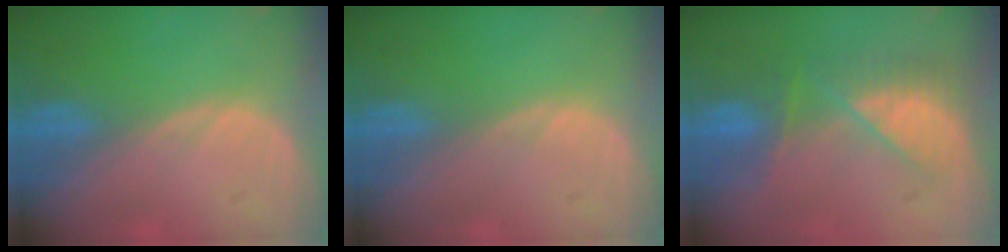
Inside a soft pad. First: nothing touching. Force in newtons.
{"total": 0.0}
{"total": 7.7, "press": 7.0, "slide": 3.2}